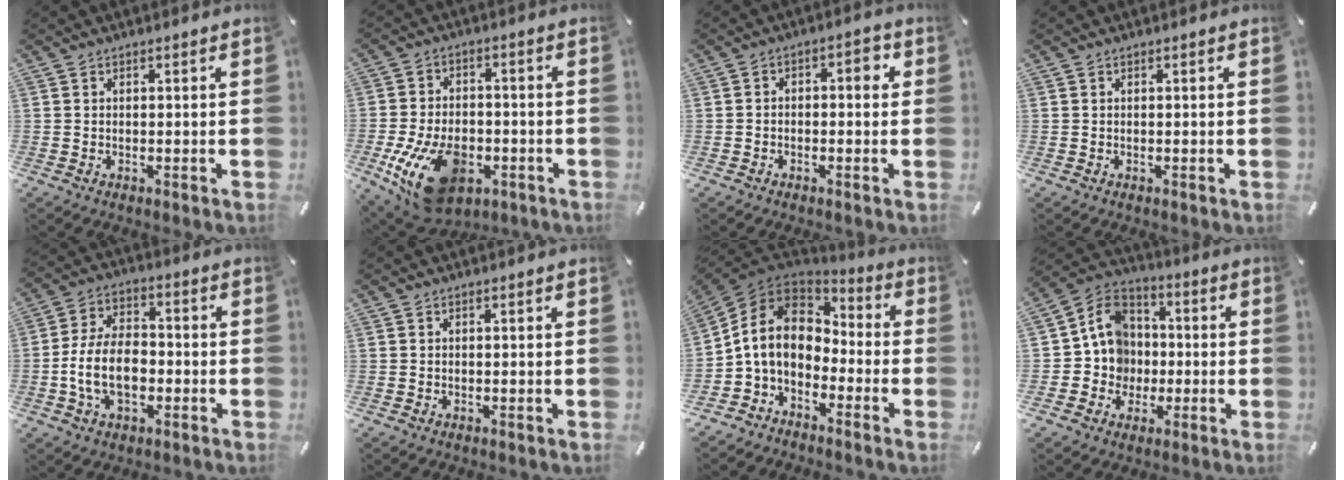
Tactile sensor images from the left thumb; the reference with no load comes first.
{"total": 16.6, "force": [-5.8, 10.2, 11.7], "torque": [-0.227, 0.024, -0.091]}
{"total": 3.4, "force": [-1.3, 1.8, 2.5], "torque": [-0.047, 0.018, -0.027]}
{"total": 0.0}
{"total": 12.1, "force": [-3.1, 7.7, 8.8], "torque": [-0.190, 0.011, -0.054]}
{"total": 0.0}
{"total": 10.3, "force": [-0.9, 8.2, 6.1], "torque": [-0.154, 0.010, -0.019]}
{"total": 10.5, "force": [-1.5, 10.2, 2.3], "torque": [-0.058, 0.011, -0.025]}